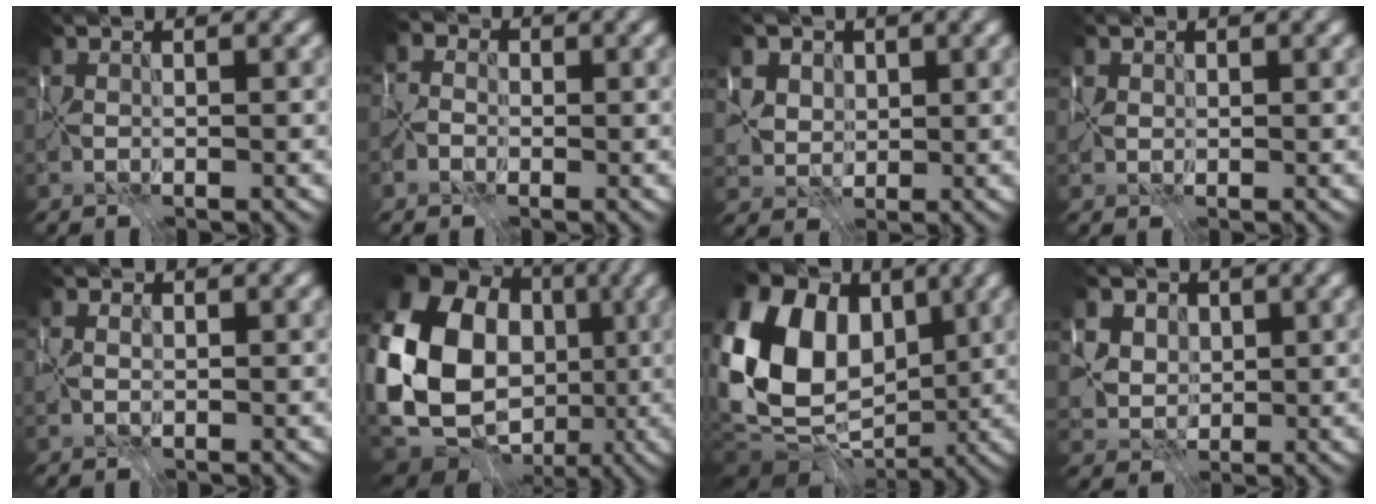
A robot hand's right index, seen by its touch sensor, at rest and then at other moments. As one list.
[{"total": 3.1, "force": [-0.6, 2.9, 0.9], "torque": [0.001, 0.020, -0.045]}, {"total": 5.9, "force": [2.9, 4.5, 2.3], "torque": [-0.056, 0.013, 0.042]}, {"total": 0.7, "force": [0.5, 0.5, -0.3], "torque": [0.004, 0.002, 0.010]}, {"total": 1.0, "force": [0.1, 0.7, 0.7], "torque": [-0.017, 0.008, 0.003]}, {"total": 17.9, "force": [-0.3, 14.4, 10.6], "torque": [-0.229, 0.010, 0.003]}, {"total": 16.1, "force": [1.4, 12.0, 10.6], "torque": [-0.208, 0.029, 0.026]}, {"total": 7.1, "force": [3.2, 5.6, 3.1], "torque": [-0.064, 0.019, 0.044]}]